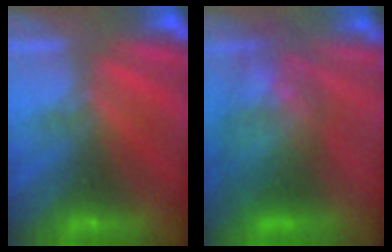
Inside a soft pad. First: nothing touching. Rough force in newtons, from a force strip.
{"total": 8.3}